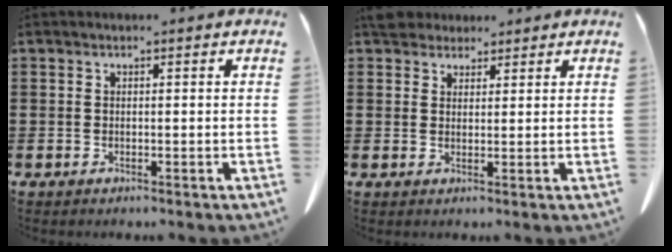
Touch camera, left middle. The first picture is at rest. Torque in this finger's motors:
{"motor_torque": [0.24, -0.01, 0.06, 0.01]}